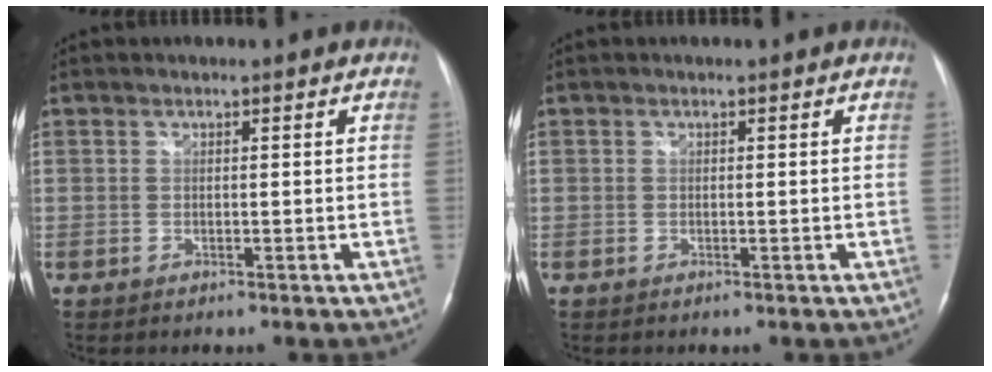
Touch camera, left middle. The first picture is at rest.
{"total": 0.0}